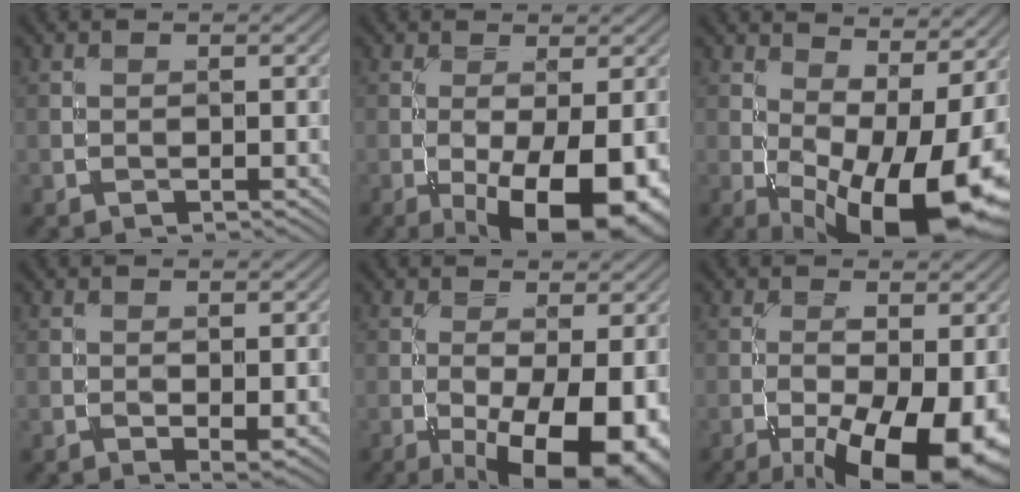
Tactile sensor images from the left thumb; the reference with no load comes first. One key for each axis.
{"total": 12.4, "fx": -4.6, "fy": 4.6, "fz": 10.5, "tx": -0.150, "ty": -0.017, "tz": -0.059}
{"total": 16.4, "fx": -1.3, "fy": 6.6, "fz": 15.0, "tx": -0.210, "ty": -0.008, "tz": -0.001}
{"total": 2.1, "fx": -0.2, "fy": 1.0, "fz": 1.9, "tx": -0.028, "ty": -0.006, "tz": 0.000}
{"total": 13.8, "fx": -4.8, "fy": 5.2, "fz": 11.9, "tx": -0.167, "ty": -0.015, "tz": -0.060}
{"total": 14.4, "fx": -5.8, "fy": 5.5, "fz": 12.0, "tx": -0.192, "ty": -0.022, "tz": -0.079}